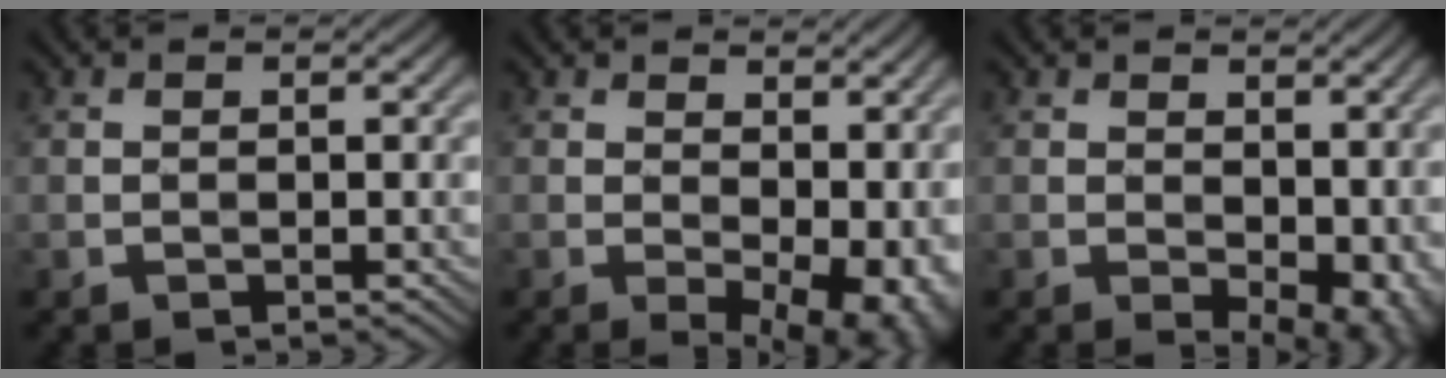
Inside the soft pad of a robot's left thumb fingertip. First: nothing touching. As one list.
[{"total": 11.1, "force": [-0.1, 6.2, 9.1], "torque": [-0.106, -0.016, 0.029]}, {"total": 7.6, "force": [0.0, 4.5, 6.1], "torque": [-0.074, -0.014, 0.013]}]